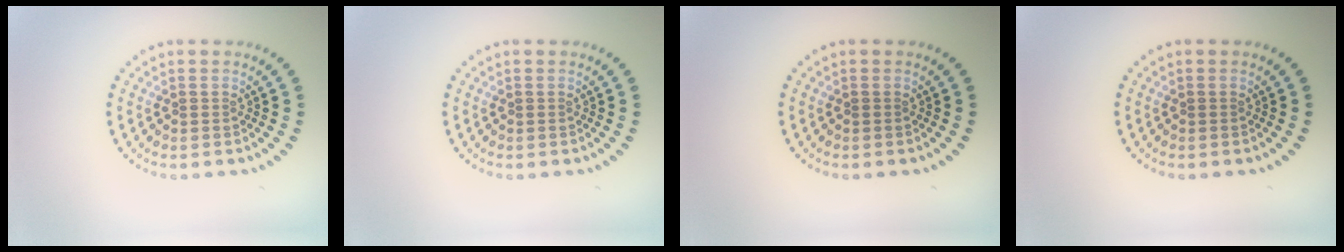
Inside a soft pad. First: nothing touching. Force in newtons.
{"total": 0.0}
{"total": 0.0}
{"total": 0.0}